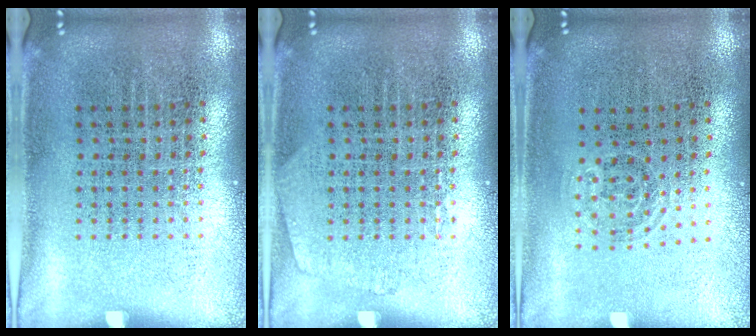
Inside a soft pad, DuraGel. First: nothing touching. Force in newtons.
{"total": 1.0, "press": 1.0, "slide": 0.1}
{"total": 0.7, "press": 0.5, "slide": 0.5}